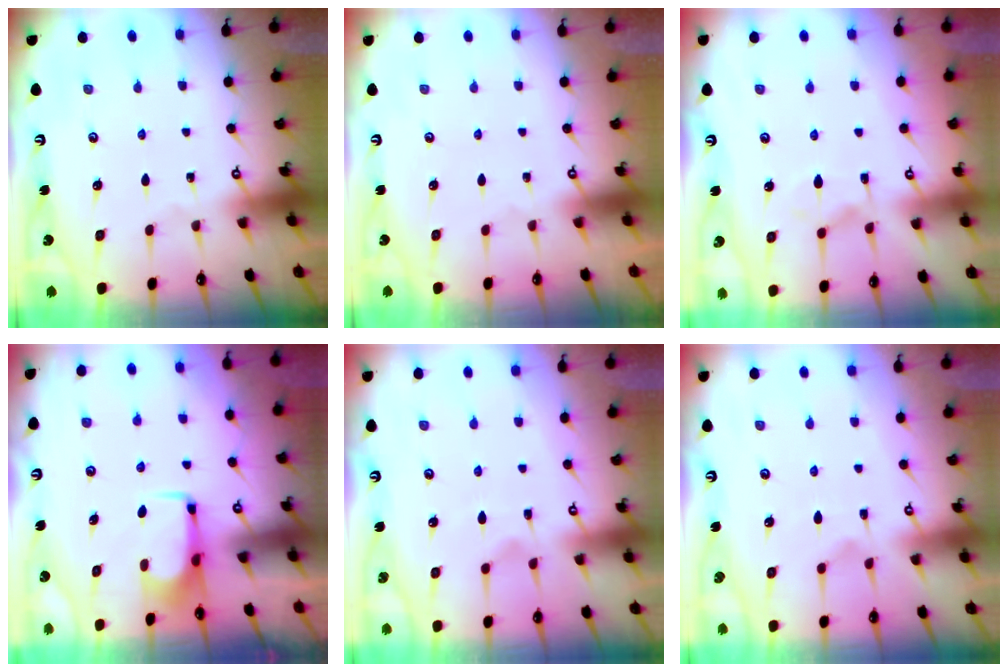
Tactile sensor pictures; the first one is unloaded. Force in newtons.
{"total": 1.5, "press": 1.4, "slide": 0.6}
{"total": 1.4, "press": 0.3, "slide": 1.3}
{"total": 1.5, "press": 1.4, "slide": 0.5}
{"total": 1.2, "press": 0.5, "slide": 1.1}
{"total": 1.4, "press": 0.7, "slide": 1.2}